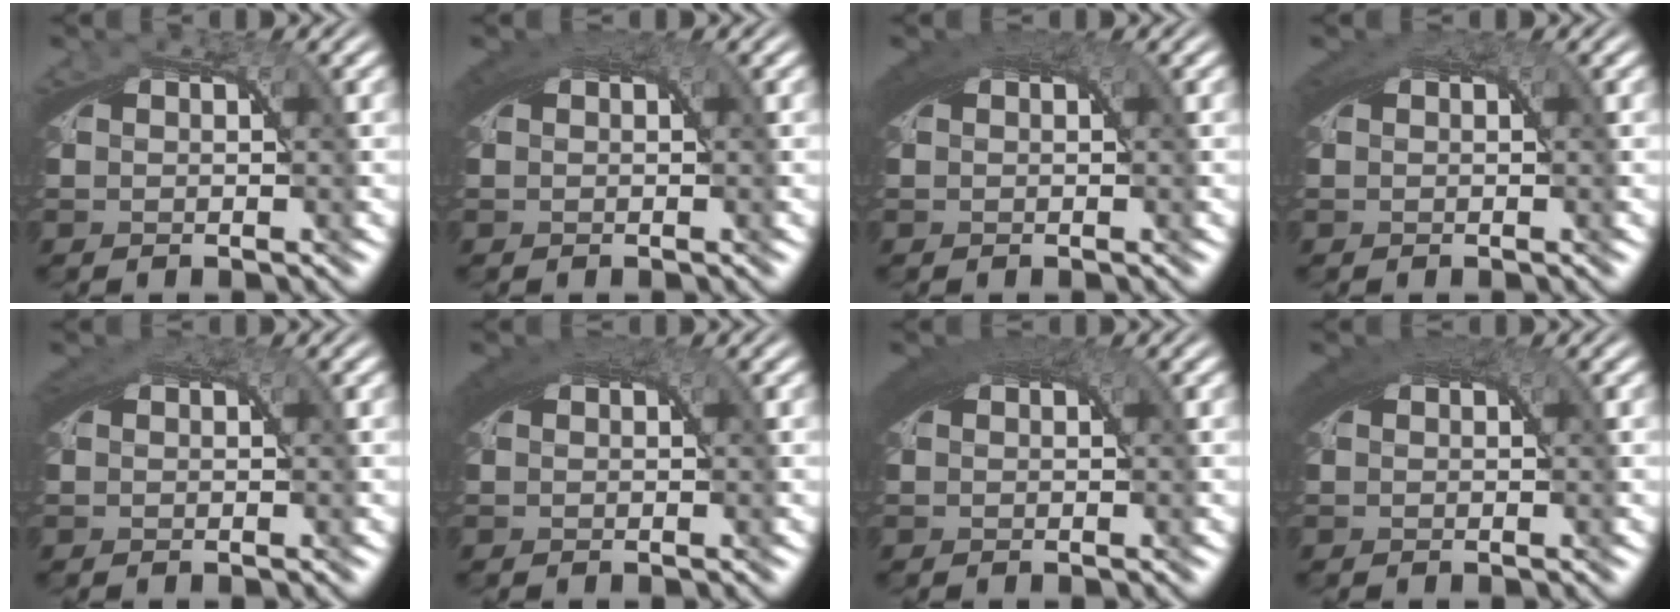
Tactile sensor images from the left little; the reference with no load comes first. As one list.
[{"total": 2.9, "force": [1.4, 0.9, 2.3], "torque": [-0.036, 0.011, 0.019]}, {"total": 3.5, "force": [1.5, 1.2, 2.9], "torque": [-0.043, 0.012, 0.020]}, {"total": 2.3, "force": [1.2, 0.9, 1.8], "torque": [-0.028, 0.010, 0.015]}, {"total": 2.0, "force": [1.0, 0.9, 1.5], "torque": [-0.023, 0.009, 0.012]}, {"total": 3.2, "force": [1.5, 1.1, 2.7], "torque": [-0.041, 0.011, 0.020]}, {"total": 4.0, "force": [1.7, 1.4, 3.3], "torque": [-0.045, 0.014, 0.022]}, {"total": 3.4, "force": [1.6, 1.1, 2.8], "torque": [-0.039, 0.013, 0.020]}]